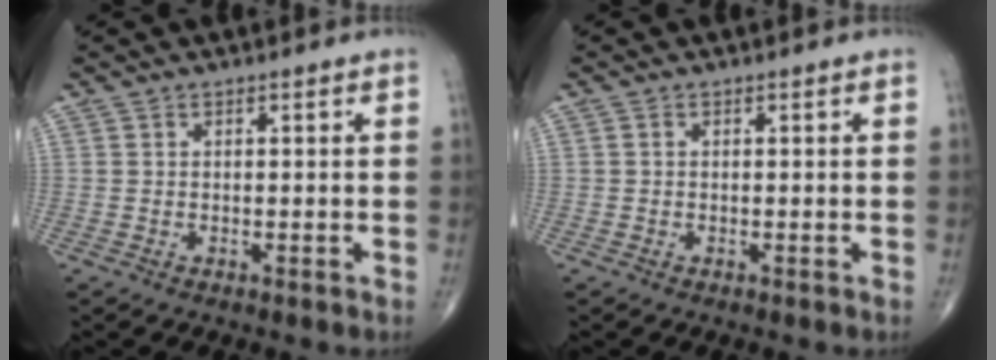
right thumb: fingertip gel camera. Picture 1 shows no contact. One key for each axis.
{"total": 0.0}